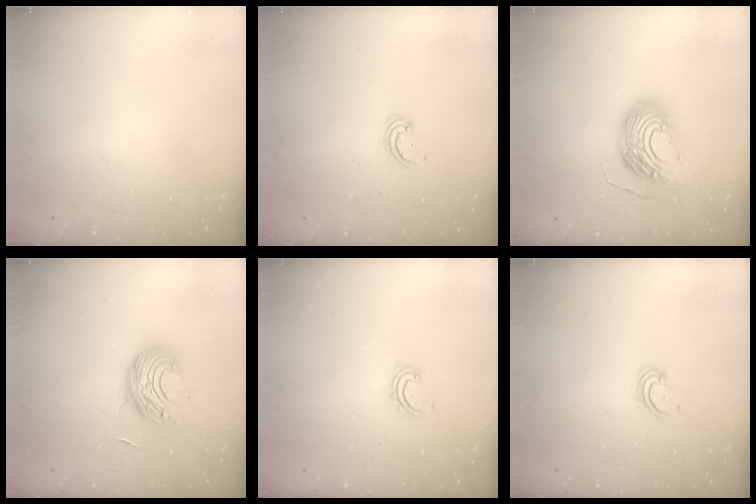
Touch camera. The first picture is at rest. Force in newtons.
{"total": 2.6, "press": 2.6, "slide": 0.2}
{"total": 15.7, "press": 15.7, "slide": 1.3}
{"total": 10.5, "press": 10.5, "slide": 0.9}
{"total": 2.7, "press": 2.6, "slide": 0.5}
{"total": 3.3, "press": 3.3, "slide": 0.4}